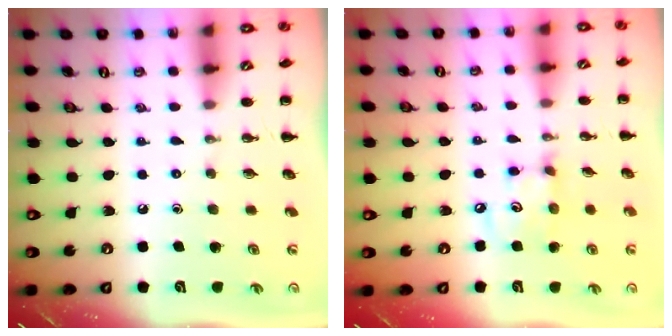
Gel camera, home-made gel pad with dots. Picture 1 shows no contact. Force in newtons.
{"total": 5.7, "press": 5.7, "slide": 0.5}